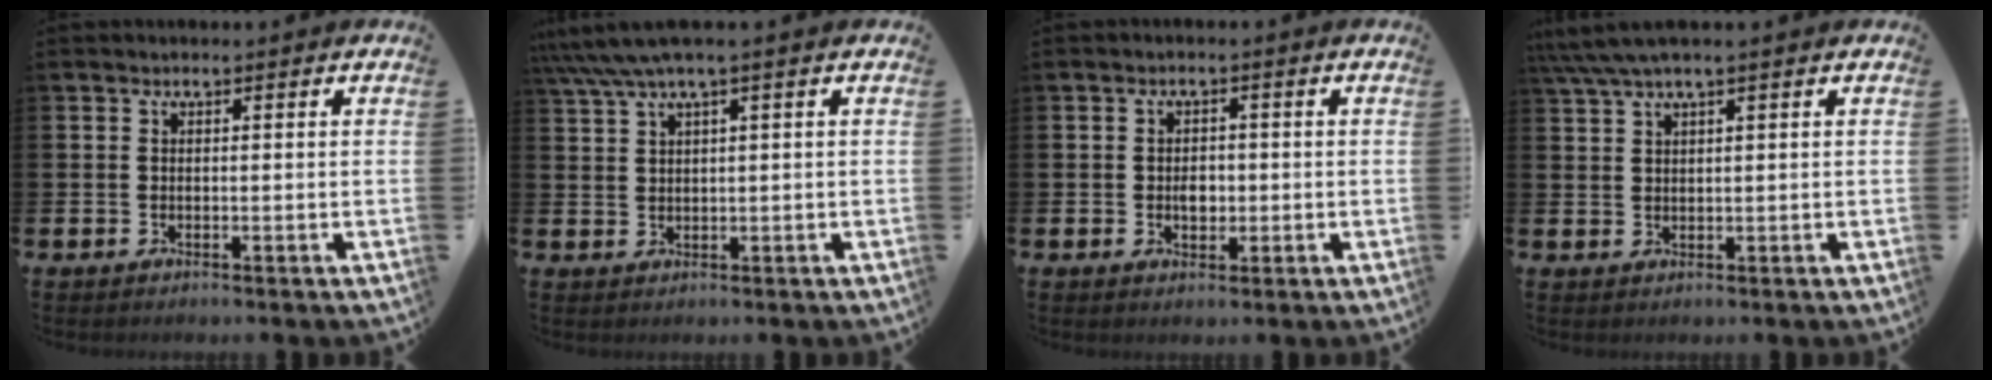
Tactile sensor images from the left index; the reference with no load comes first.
{"total": 3.6, "force": [2.4, 0.1, 2.7], "torque": [-0.063, 0.001, 0.044]}
{"total": 2.3, "force": [-0.3, 1.7, 1.5], "torque": [-0.010, -0.003, -0.011]}
{"total": 3.1, "force": [2.2, 0.2, 2.2], "torque": [-0.051, 0.004, 0.042]}